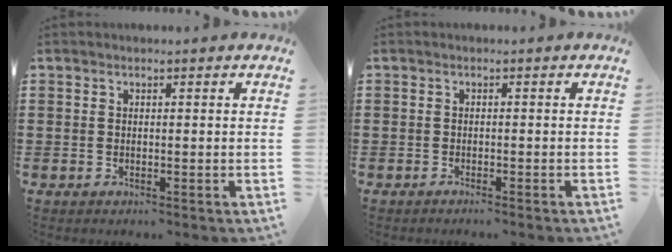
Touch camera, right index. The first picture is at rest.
{"total": 0.7, "force": [-0.7, -0.1, 0.2], "torque": [-0.004, -0.001, -0.013]}